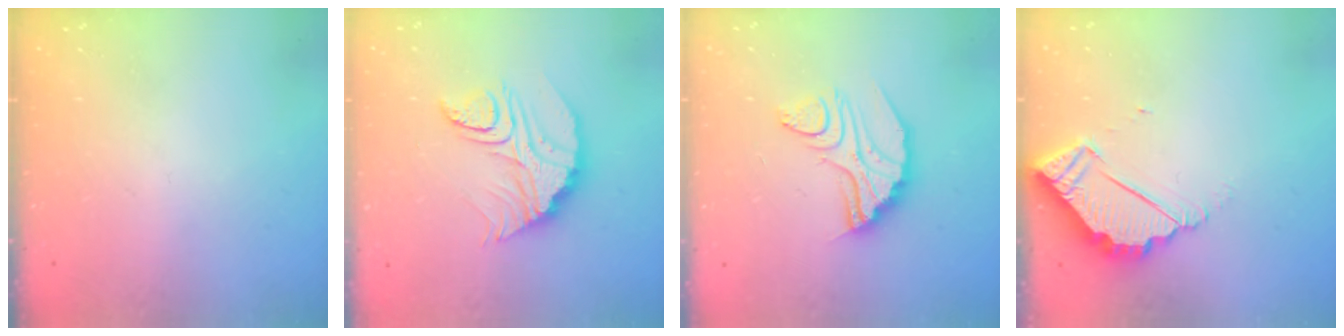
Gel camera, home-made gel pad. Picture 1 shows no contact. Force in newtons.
{"total": 12.5, "press": 12.5, "slide": 0.6}
{"total": 10.7, "press": 10.6, "slide": 0.9}
{"total": 4.4, "press": 4.4, "slide": 0.3}